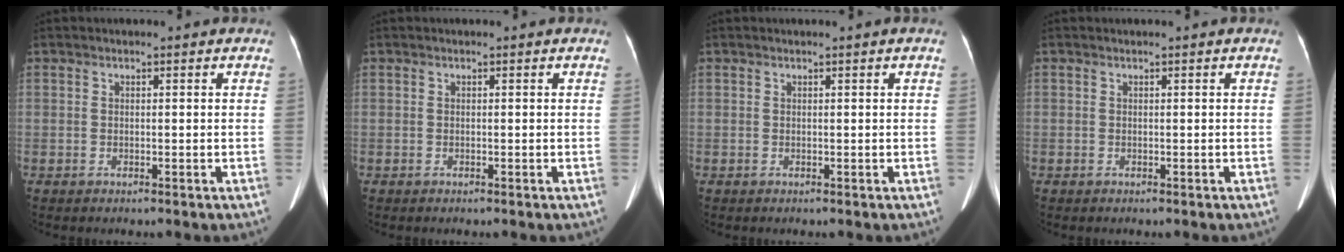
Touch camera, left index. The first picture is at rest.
{"total": 0.0}
{"total": 0.0}
{"total": 0.0}